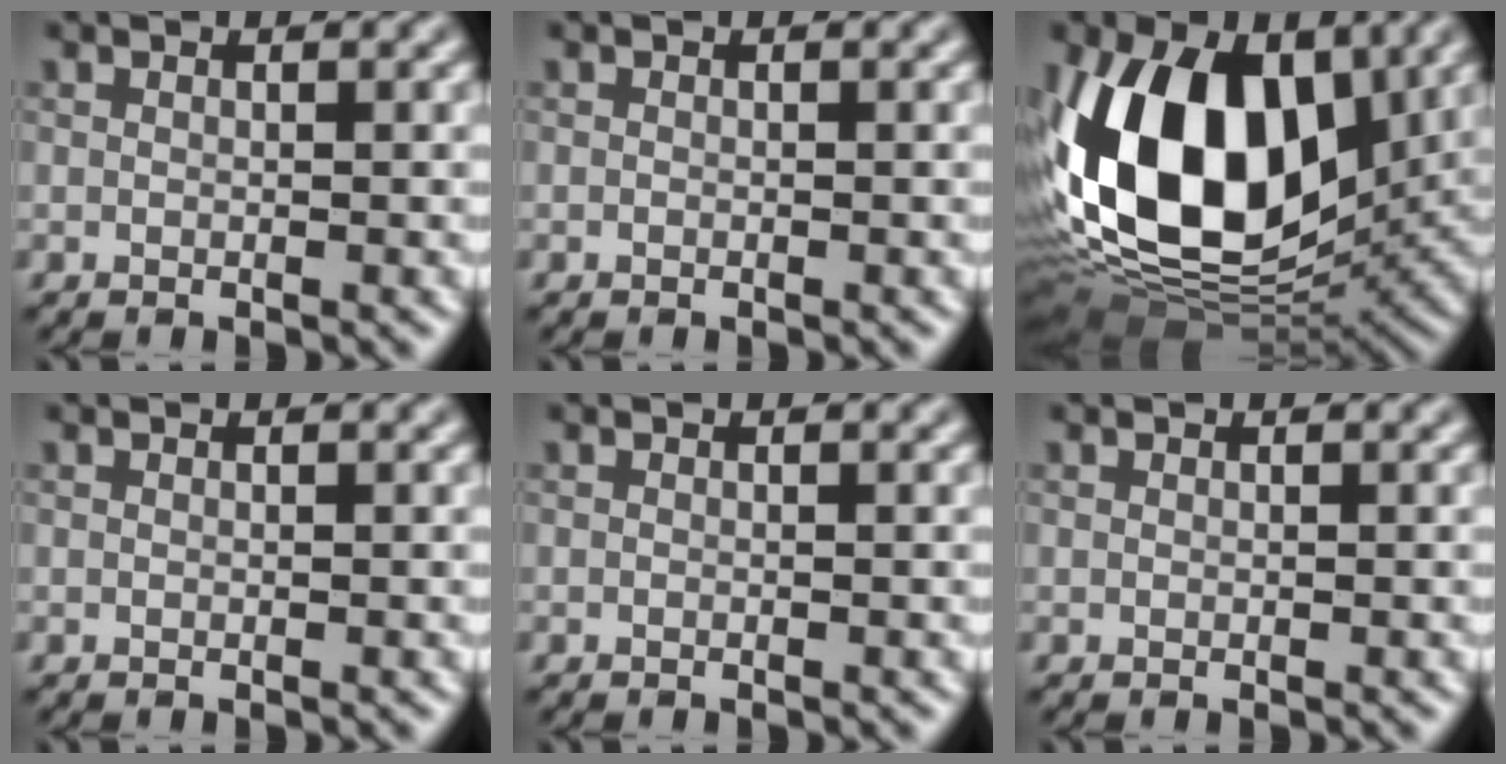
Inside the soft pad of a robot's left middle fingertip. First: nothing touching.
{"total": 0.0}
{"total": 15.0, "force": [1.9, 9.2, 11.6], "torque": [-0.221, -0.005, 0.018]}
{"total": 0.0}
{"total": 0.0}
{"total": 0.0}